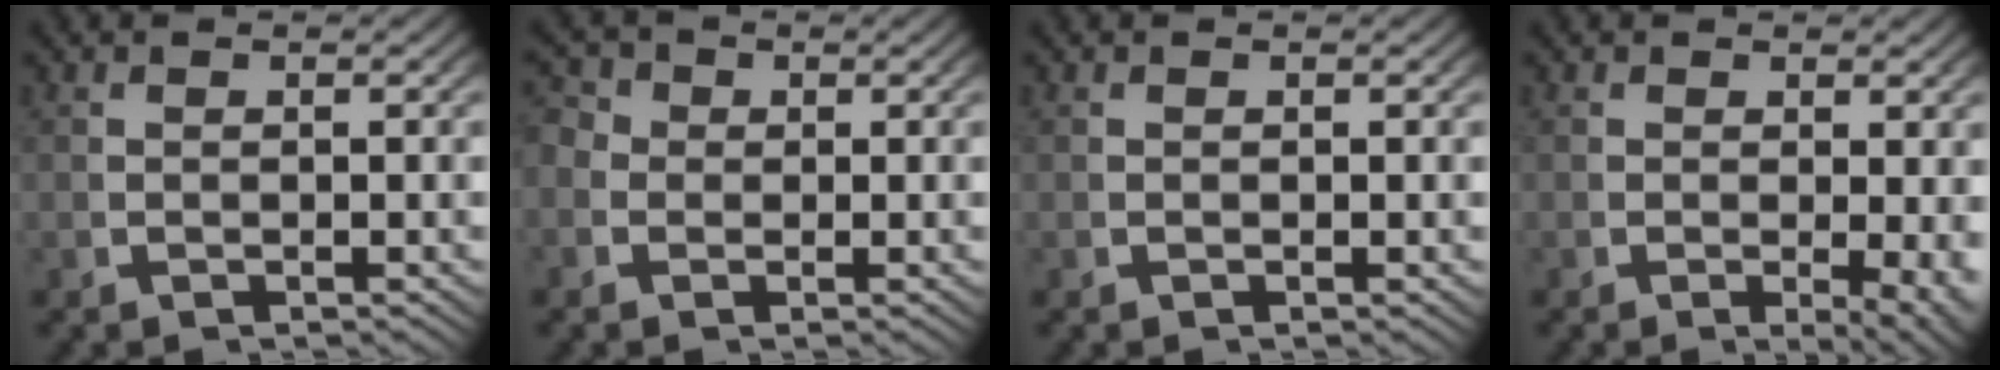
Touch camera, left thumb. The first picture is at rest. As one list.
[{"total": 2.8, "force": [0.4, 2.4, 1.4], "torque": [-0.029, -0.007, 0.002]}, {"total": 0.0}, {"total": 3.2, "force": [-0.4, 1.2, 3.0], "torque": [-0.039, -0.020, 0.002]}]